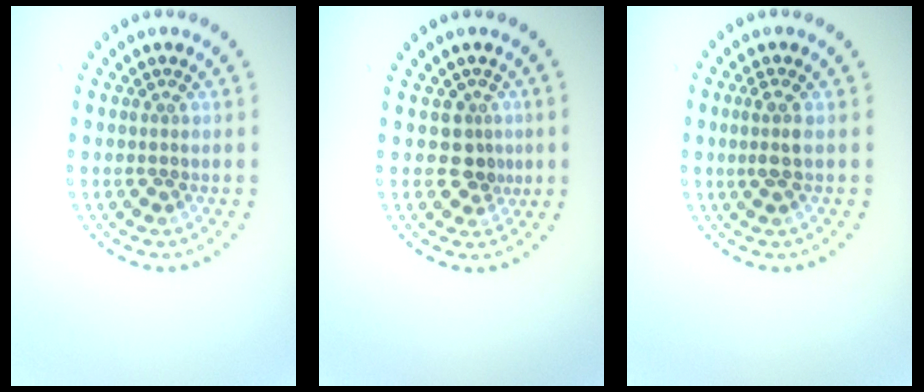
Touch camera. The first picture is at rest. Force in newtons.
{"total": 2.3, "press": 1.9, "slide": 1.4}
{"total": 1.5, "press": 1.2, "slide": 0.9}